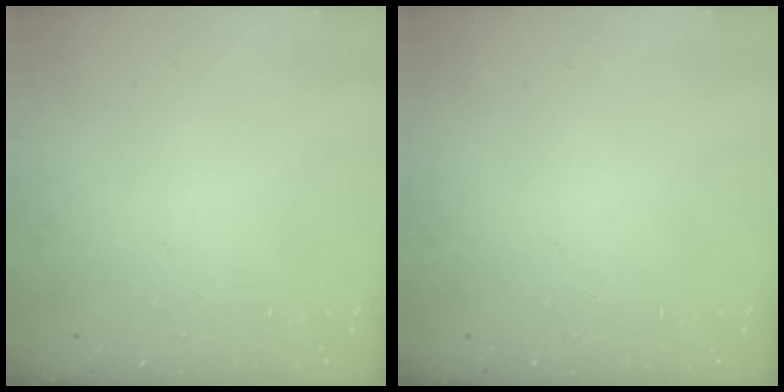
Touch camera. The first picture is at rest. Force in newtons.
{"total": 0.0}